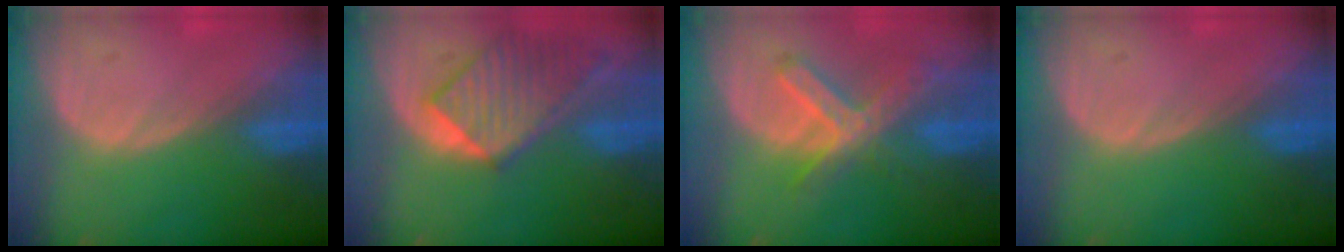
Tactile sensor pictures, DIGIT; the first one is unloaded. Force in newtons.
{"total": 9.1, "press": 8.1, "slide": 4.3}
{"total": 7.0, "press": 6.1, "slide": 3.6}
{"total": 0.0}